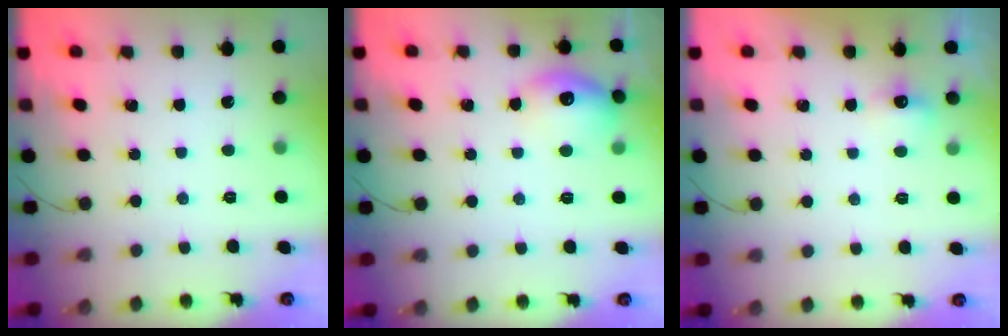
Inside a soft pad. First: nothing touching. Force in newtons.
{"total": 12.5, "press": 12.5, "slide": 0.7}
{"total": 6.8, "press": 4.4, "slide": 5.2}